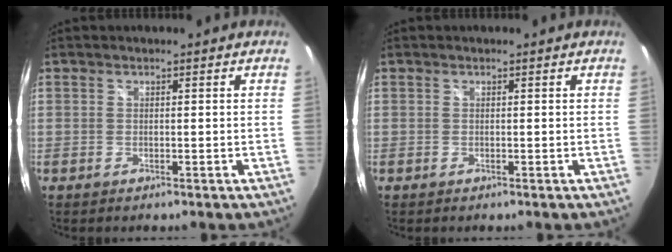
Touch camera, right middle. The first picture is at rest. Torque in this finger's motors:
{"motor_torque": [0.00, 0.00, 0.00, 0.00]}